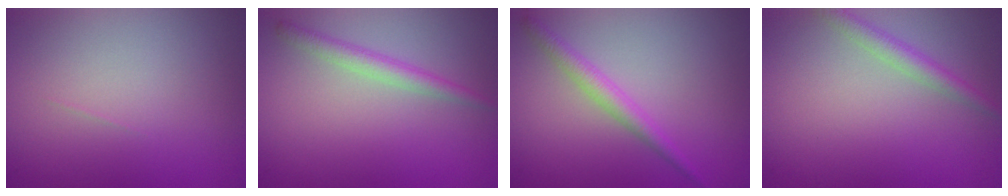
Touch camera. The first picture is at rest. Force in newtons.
{"total": 2.0, "press": 2.0, "slide": 0.0}
{"total": 2.2, "press": 2.2, "slide": 0.1}
{"total": 2.1, "press": 2.1, "slide": 0.0}